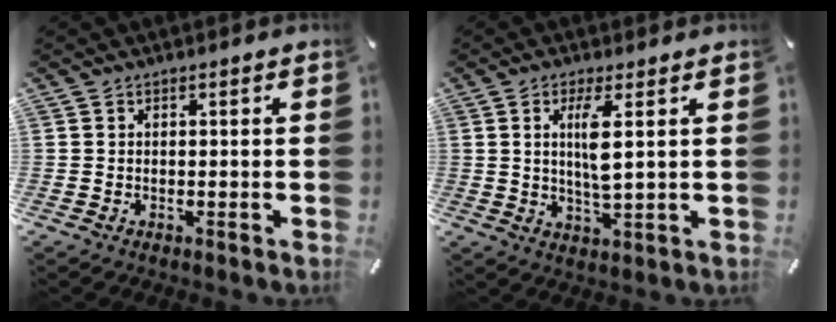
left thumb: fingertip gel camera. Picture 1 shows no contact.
{"total": 6.7, "force": [1.6, 1.4, 6.4], "torque": [-0.134, -0.011, 0.018]}